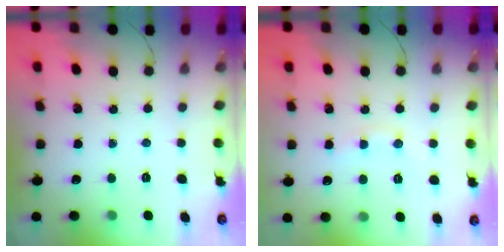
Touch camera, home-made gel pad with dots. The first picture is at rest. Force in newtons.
{"total": 5.5, "press": 5.4, "slide": 1.3}